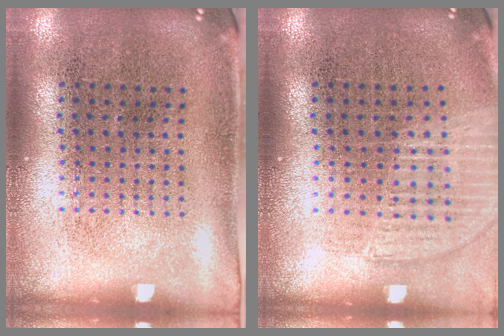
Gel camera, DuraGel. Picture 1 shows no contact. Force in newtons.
{"total": 1.1, "press": 1.0, "slide": 0.3}